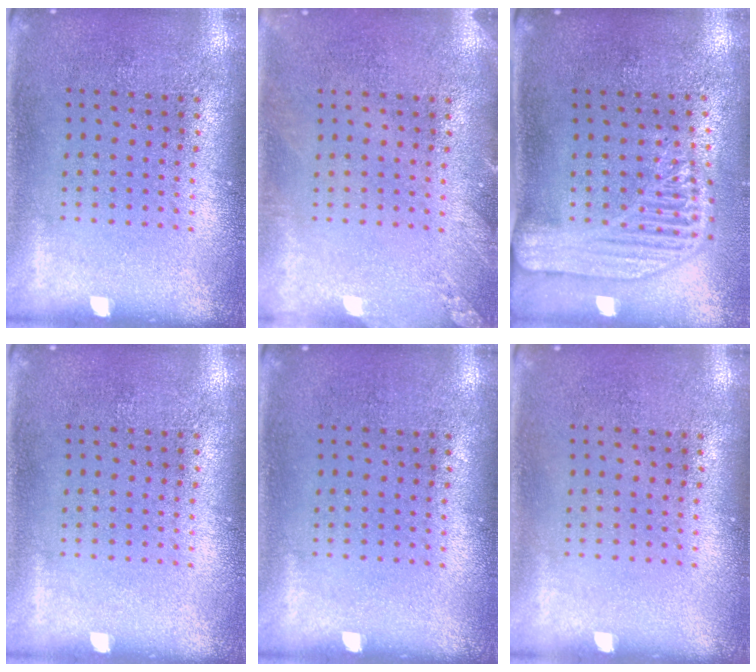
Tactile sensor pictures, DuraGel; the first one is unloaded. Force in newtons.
{"total": 1.4, "press": 1.4, "slide": 0.2}
{"total": 2.2, "press": 1.8, "slide": 1.3}
{"total": 0.0}
{"total": 0.0}
{"total": 0.0}